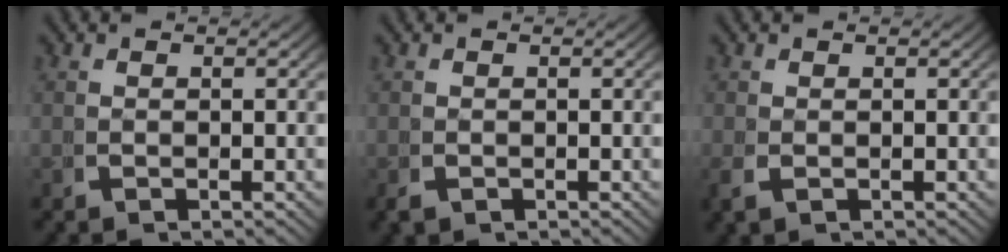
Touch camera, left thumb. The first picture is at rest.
{"total": 0.9, "force": [-0.5, 0.6, 0.3], "torque": [-0.007, -0.006, -0.006]}
{"total": 0.7, "force": [-0.1, 0.3, 0.6], "torque": [-0.018, -0.003, 0.003]}